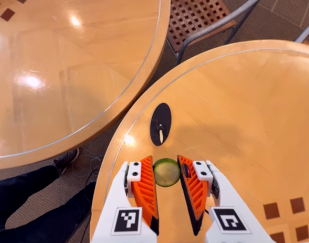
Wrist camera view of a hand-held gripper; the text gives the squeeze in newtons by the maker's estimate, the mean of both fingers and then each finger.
{"total": 9.9, "left": 10.1, "right": 9.6}